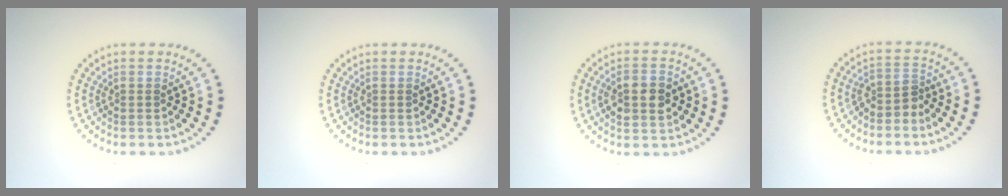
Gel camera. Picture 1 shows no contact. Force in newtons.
{"total": 0.0}
{"total": 3.8, "press": 3.7, "slide": 0.2}
{"total": 2.0, "press": 1.6, "slide": 1.2}